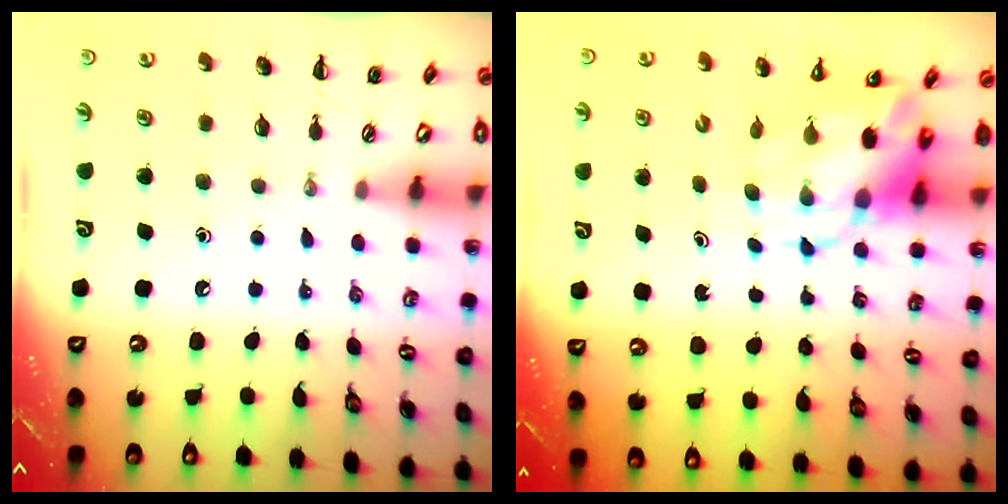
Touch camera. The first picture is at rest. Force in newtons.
{"total": 7.1, "press": 6.8, "slide": 1.9}